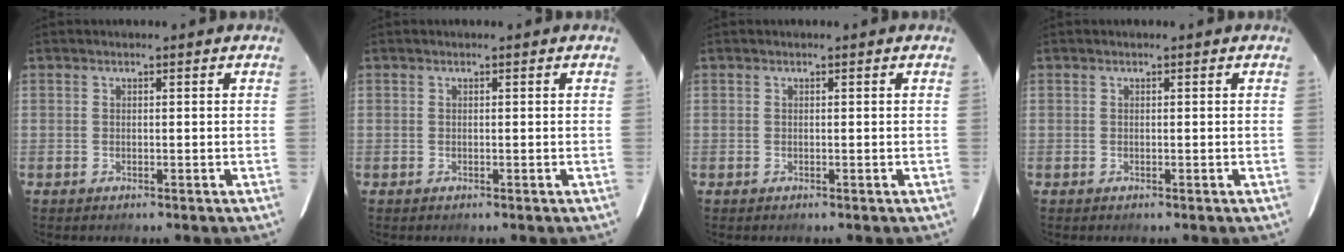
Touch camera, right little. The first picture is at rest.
{"total": 0.0}
{"total": 0.0}
{"total": 0.0}